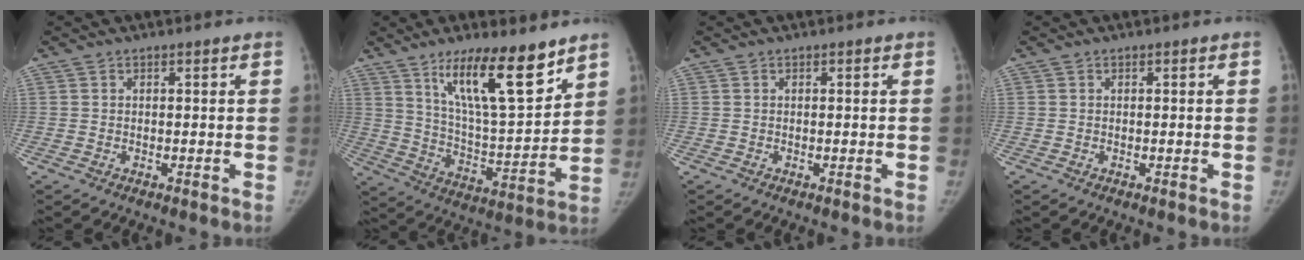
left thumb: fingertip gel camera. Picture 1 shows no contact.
{"total": 17.3, "force": [11.2, 4.3, 12.5], "torque": [-0.181, -0.073, 0.203]}
{"total": 0.0}
{"total": 0.0}